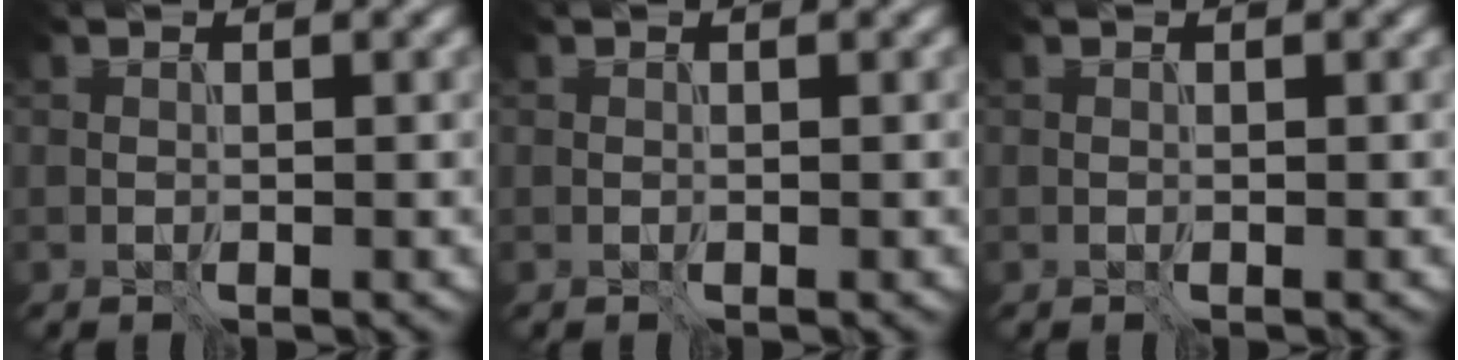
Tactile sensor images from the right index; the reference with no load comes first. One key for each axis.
{"total": 0.0}
{"total": 0.0}